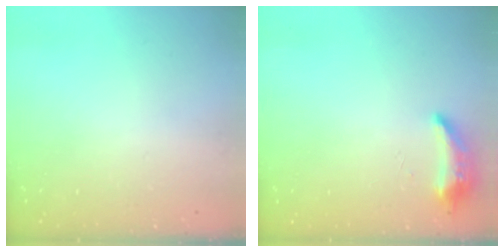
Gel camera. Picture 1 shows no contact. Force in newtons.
{"total": 14.6, "press": 9.9, "slide": 10.8}